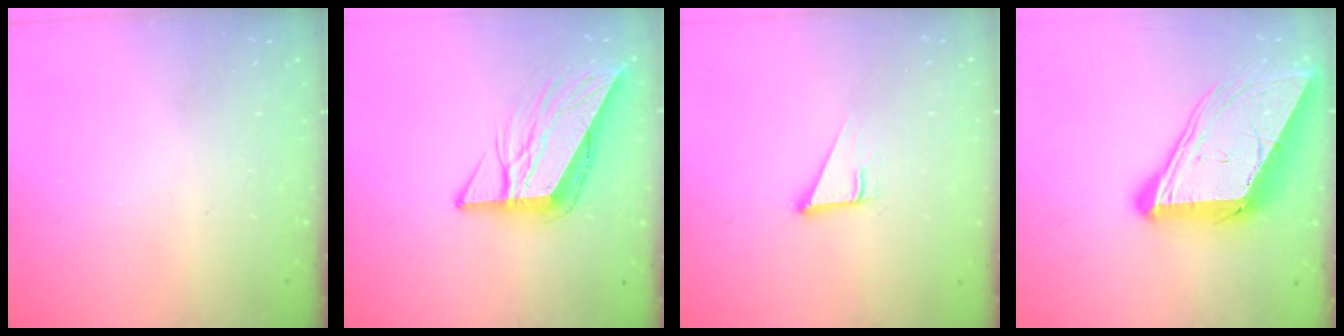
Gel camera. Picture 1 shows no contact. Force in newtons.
{"total": 10.2, "press": 10.1, "slide": 1.3}
{"total": 3.7, "press": 3.7, "slide": 0.2}
{"total": 18.6, "press": 18.5, "slide": 2.0}